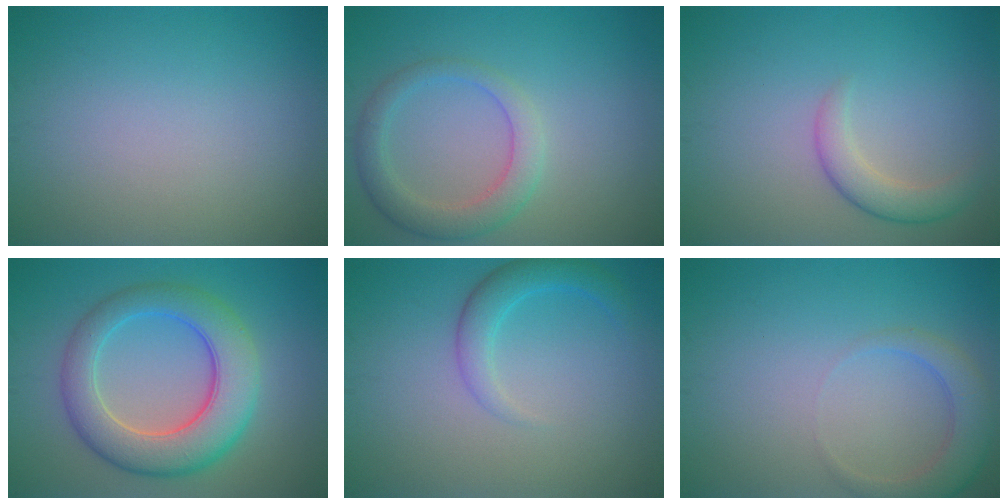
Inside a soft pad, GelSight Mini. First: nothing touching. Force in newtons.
{"total": 3.6, "press": 3.5, "slide": 0.2}
{"total": 2.6, "press": 2.6, "slide": 0.1}
{"total": 7.9, "press": 7.9, "slide": 0.1}
{"total": 2.7, "press": 2.7, "slide": 0.1}
{"total": 3.2, "press": 3.2, "slide": 0.4}